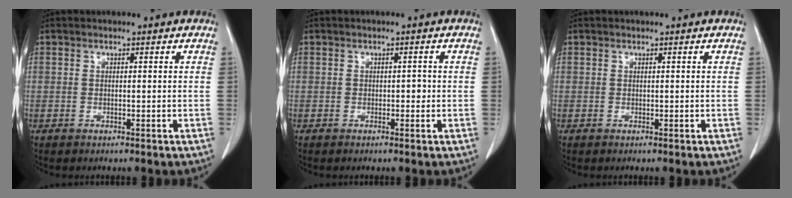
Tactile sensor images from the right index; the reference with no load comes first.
{"total": 1.0, "force": [-0.2, 0.6, 0.8], "torque": [-0.006, 0.004, -0.002]}
{"total": 0.0}